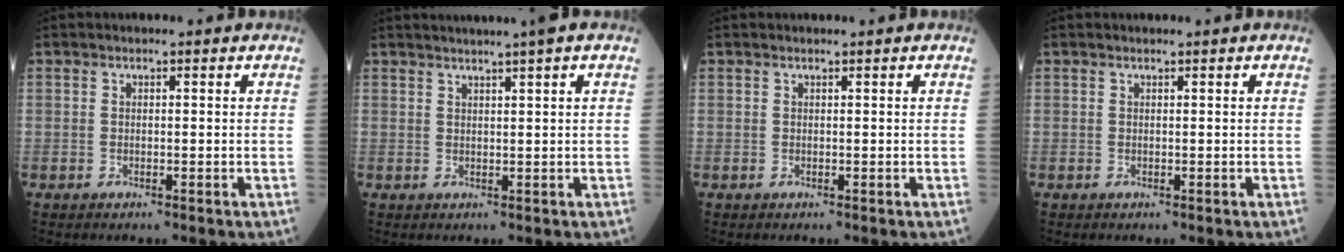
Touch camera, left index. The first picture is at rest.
{"total": 4.4, "force": [3.4, -1.0, 2.6], "torque": [-0.039, 0.014, 0.053]}
{"total": 0.7, "force": [0.7, 0.0, 0.2], "torque": [-0.005, 0.006, 0.013]}
{"total": 0.7, "force": [0.7, 0.0, 0.2], "torque": [-0.005, 0.007, 0.012]}